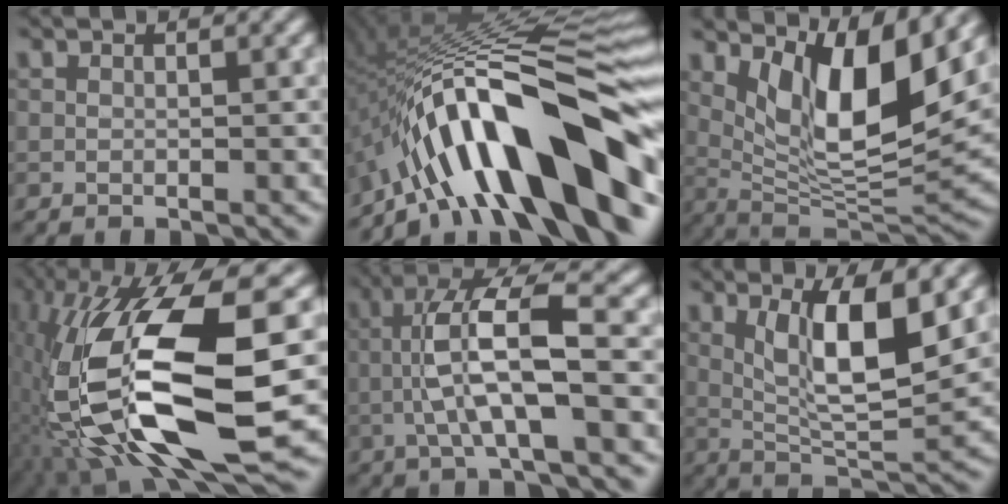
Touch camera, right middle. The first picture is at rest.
{"total": 16.5, "force": [-6.7, 5.3, 14.1], "torque": [-0.205, 0.049, -0.119]}
{"total": 8.7, "force": [3.4, 3.0, 7.4], "torque": [-0.121, -0.020, 0.072]}
{"total": 15.7, "force": [-2.2, 5.4, 14.6], "torque": [-0.295, -0.001, -0.030]}
{"total": 6.8, "force": [-1.2, 1.2, 6.6], "torque": [-0.130, 0.018, -0.017]}
{"total": 7.5, "force": [2.1, 2.2, 6.8], "torque": [-0.122, -0.007, 0.049]}